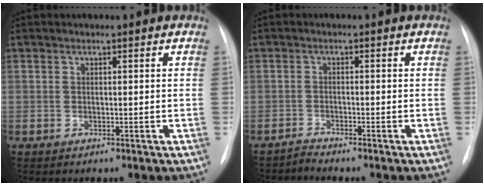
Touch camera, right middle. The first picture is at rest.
{"total": 1.5, "force": [-1.3, -0.5, -0.5], "torque": [0.007, -0.014, -0.026]}